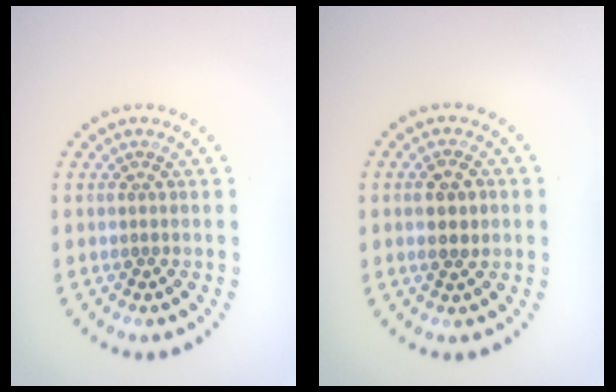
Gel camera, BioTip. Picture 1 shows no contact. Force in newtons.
{"total": 2.5, "press": 2.5, "slide": 0.2}